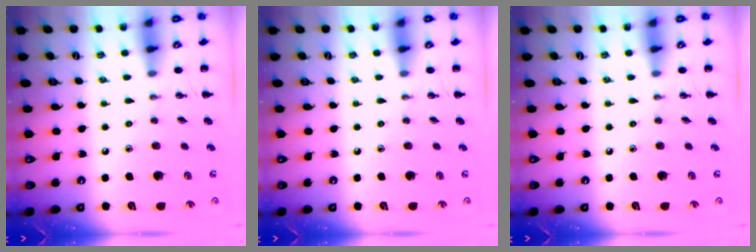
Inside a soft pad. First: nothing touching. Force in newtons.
{"total": 0.0}
{"total": 0.0}